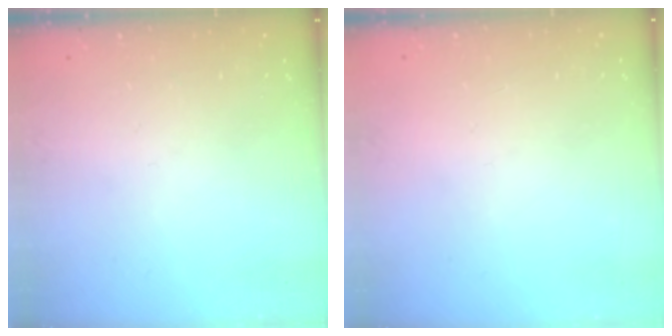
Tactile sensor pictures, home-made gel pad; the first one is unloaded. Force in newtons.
{"total": 2.1, "press": 2.1, "slide": 0.1}